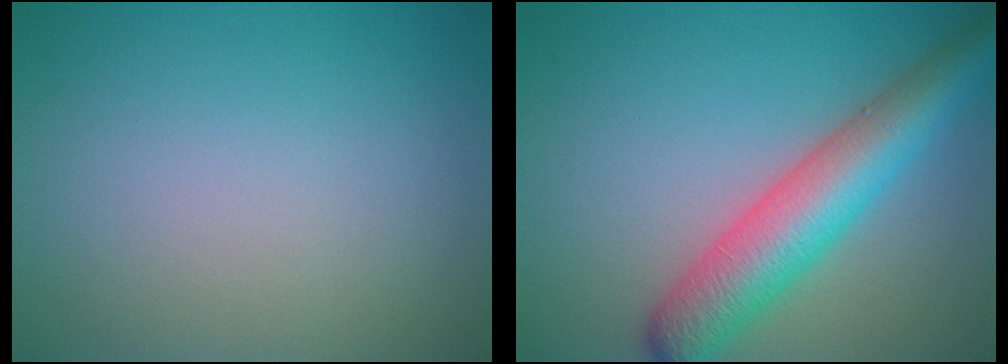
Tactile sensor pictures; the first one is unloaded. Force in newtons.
{"total": 7.0, "press": 7.0, "slide": 0.3}